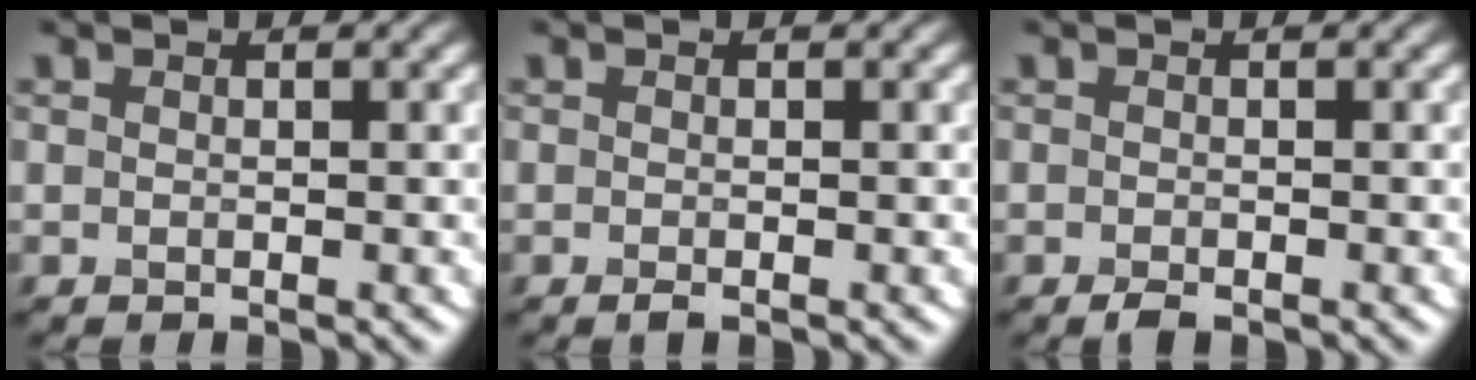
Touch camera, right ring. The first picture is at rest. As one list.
[{"total": 0.5, "force": [-0.4, 0.1, 0.4], "torque": [-0.008, -0.002, -0.007]}, {"total": 1.1, "force": [-0.7, 0.3, 0.7], "torque": [-0.014, -0.003, -0.014]}]